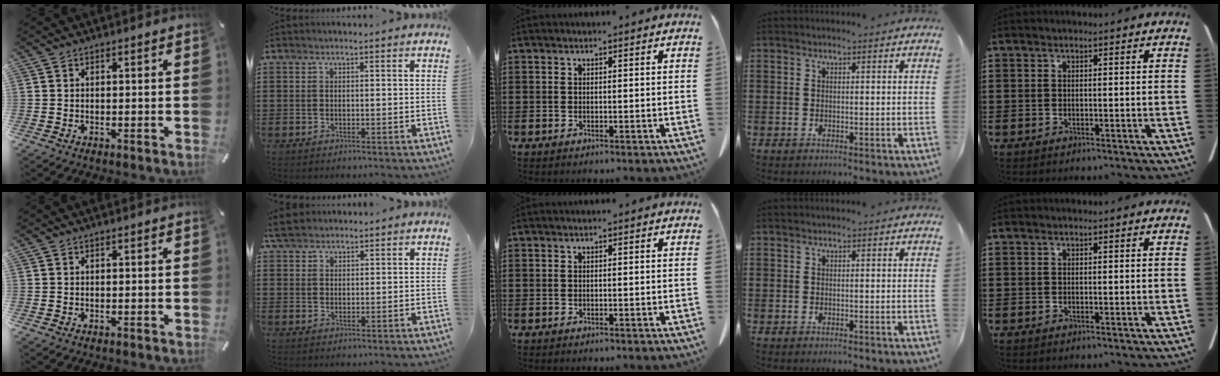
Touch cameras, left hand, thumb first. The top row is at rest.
{"index": {"total": 3.2, "force": [2.7, 1.3, 1.1], "torque": [-0.030, 0.005, 0.053]}}